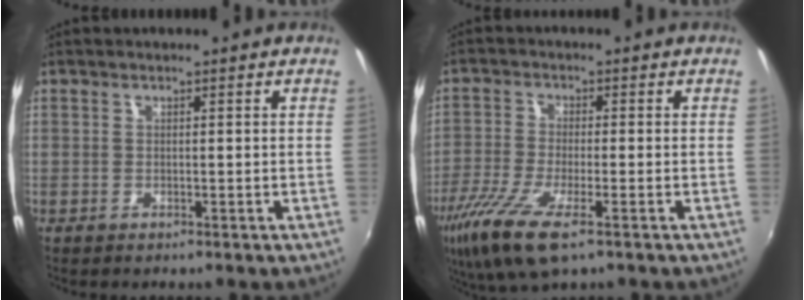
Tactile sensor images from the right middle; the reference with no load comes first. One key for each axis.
{"total": 11.8, "fx": -6.9, "fy": 3.1, "fz": 9.1, "tx": -0.203, "ty": -0.042, "tz": -0.133}